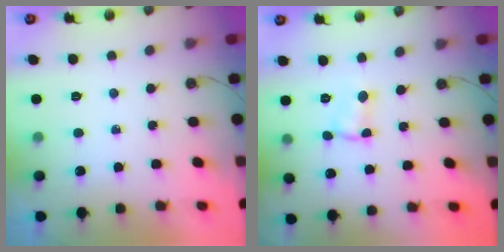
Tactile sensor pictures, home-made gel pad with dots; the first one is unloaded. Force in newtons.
{"total": 1.5, "press": 1.4, "slide": 0.4}